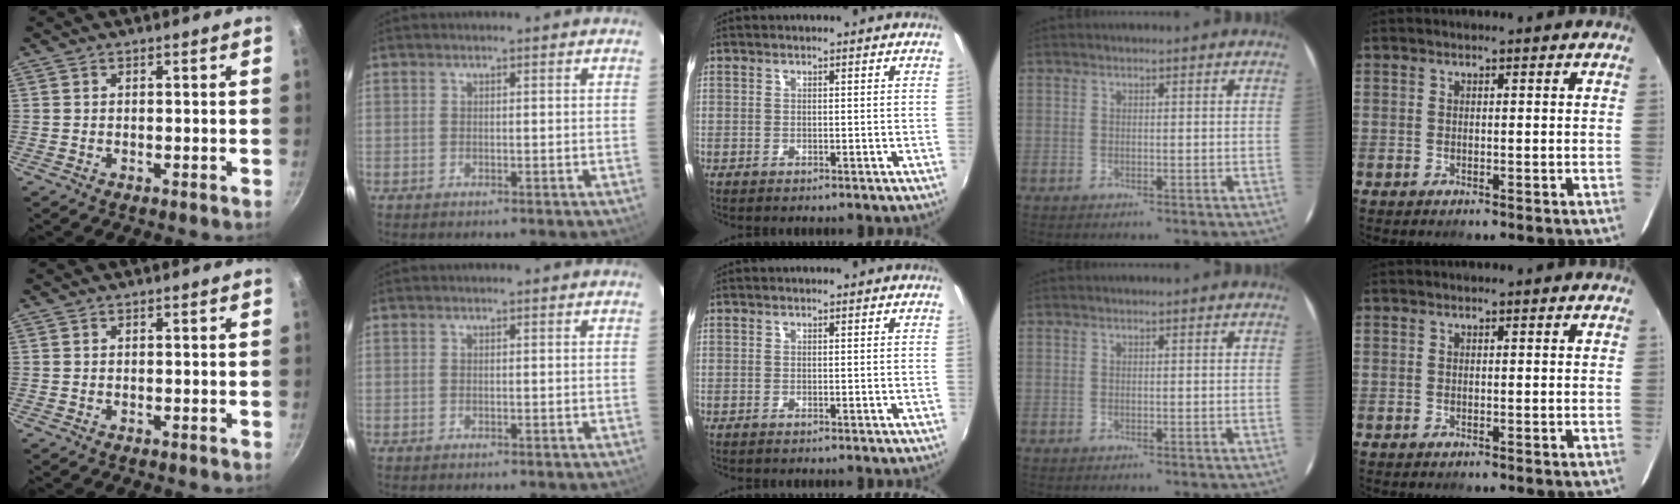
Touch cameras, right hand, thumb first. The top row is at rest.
{}